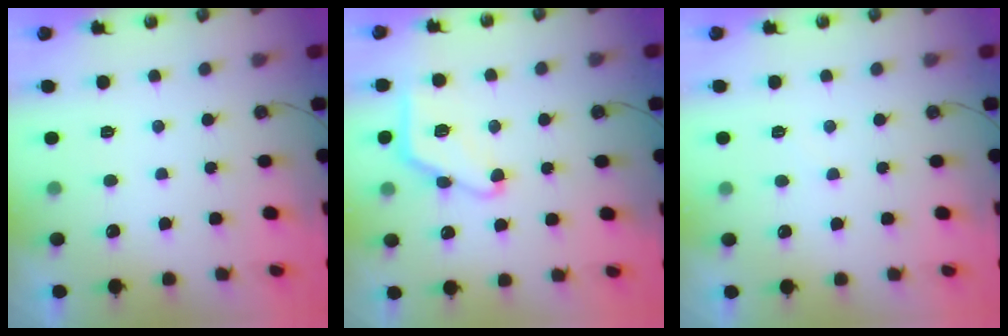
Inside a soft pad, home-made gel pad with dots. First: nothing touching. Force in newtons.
{"total": 12.2, "press": 12.1, "slide": 0.7}
{"total": 4.8, "press": 4.7, "slide": 0.5}